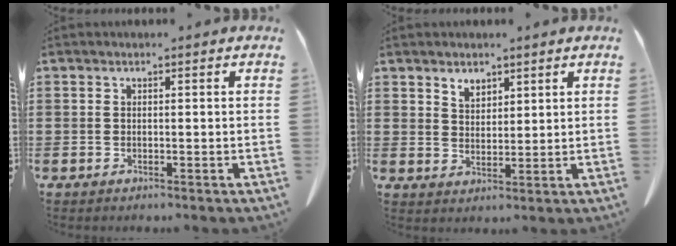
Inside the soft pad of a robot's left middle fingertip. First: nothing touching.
{"total": 2.6, "force": [2.2, 1.4, 0.6], "torque": [-0.009, -0.001, 0.040]}